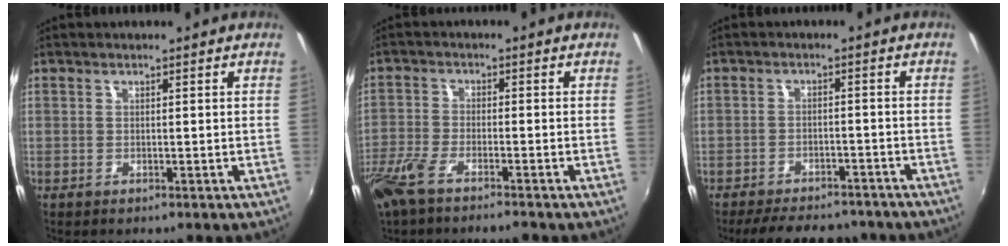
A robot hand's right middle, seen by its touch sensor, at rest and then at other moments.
{"total": 8.4, "force": [-6.3, 2.0, 5.1], "torque": [-0.131, -0.027, -0.125]}
{"total": 12.2, "force": [-10.1, 4.8, 4.9], "torque": [-0.113, 0.005, -0.136]}